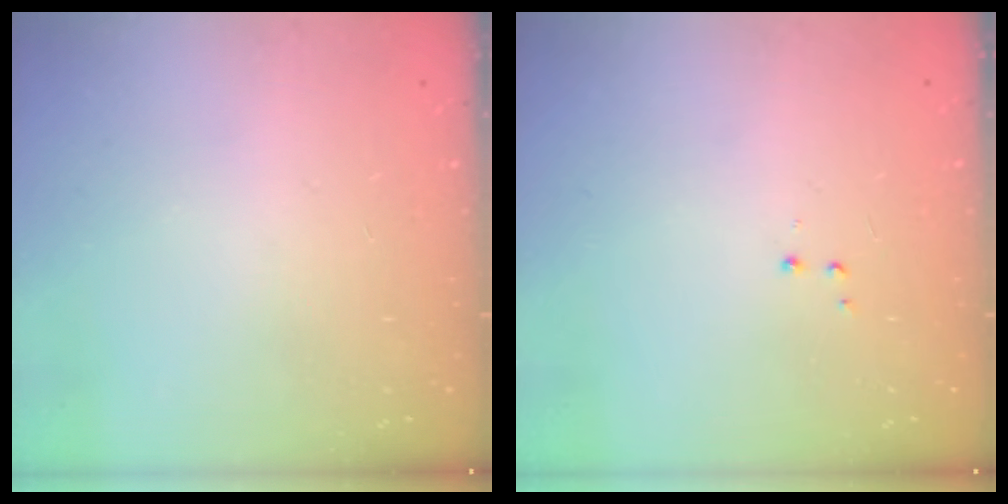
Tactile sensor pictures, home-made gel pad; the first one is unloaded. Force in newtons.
{"total": 2.9, "press": 2.8, "slide": 0.7}